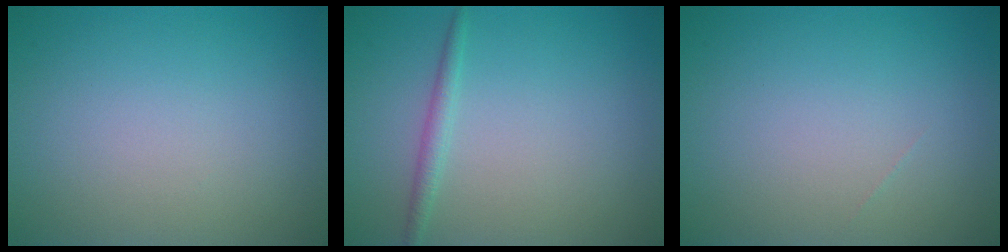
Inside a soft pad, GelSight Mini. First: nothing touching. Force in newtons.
{"total": 1.3, "press": 1.3, "slide": 0.1}
{"total": 0.0}